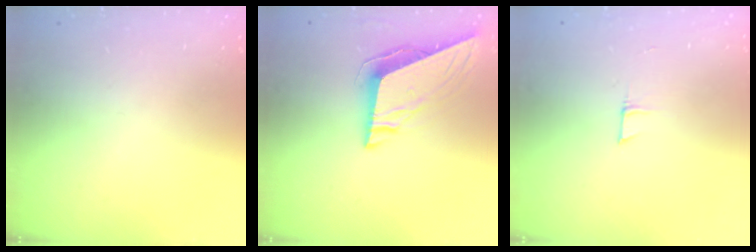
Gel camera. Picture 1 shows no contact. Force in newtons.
{"total": 8.9, "press": 8.8, "slide": 1.2}
{"total": 3.9, "press": 3.9, "slide": 0.3}